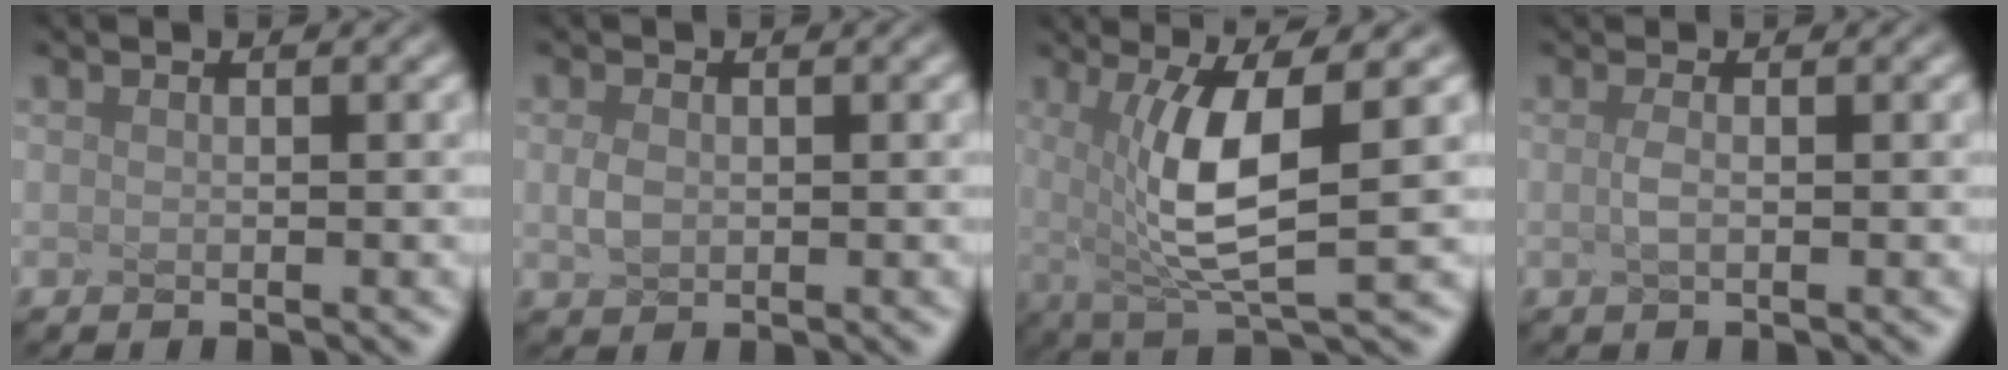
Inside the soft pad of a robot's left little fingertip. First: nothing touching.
{"total": 1.2, "force": [-1.0, -0.6, -0.4], "torque": [-0.035, -0.007, 0.027]}
{"total": 6.2, "force": [-0.3, 0.9, 6.1], "torque": [-0.151, -0.011, 0.038]}
{"total": 1.4, "force": [-1.2, -0.7, 0.0], "torque": [-0.032, -0.005, 0.014]}